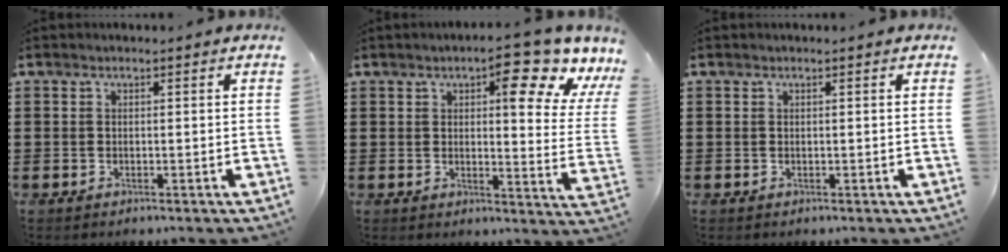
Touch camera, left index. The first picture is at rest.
{"total": 10.0, "force": [6.5, 1.5, 7.4], "torque": [-0.105, -0.037, 0.097]}
{"total": 0.0}